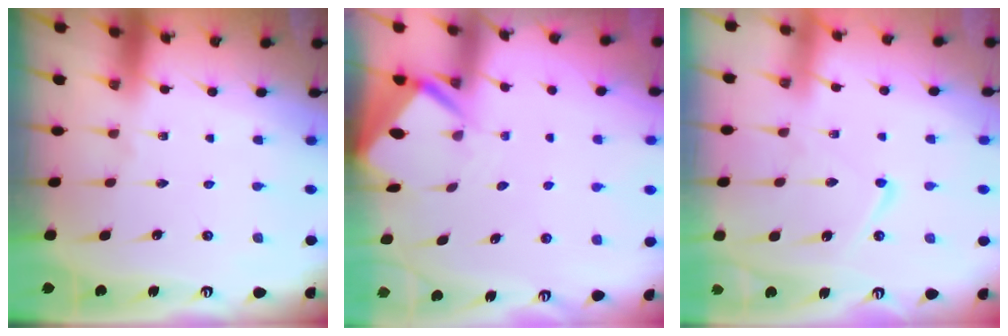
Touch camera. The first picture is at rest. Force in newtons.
{"total": 3.4, "press": 3.4, "slide": 0.3}
{"total": 7.6, "press": 7.5, "slide": 0.8}